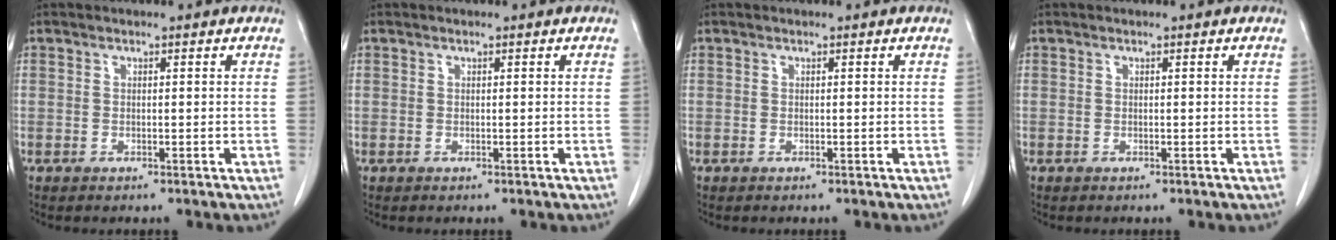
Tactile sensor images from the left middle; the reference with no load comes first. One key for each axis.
{"total": 0.0}
{"total": 0.0}
{"total": 0.0}